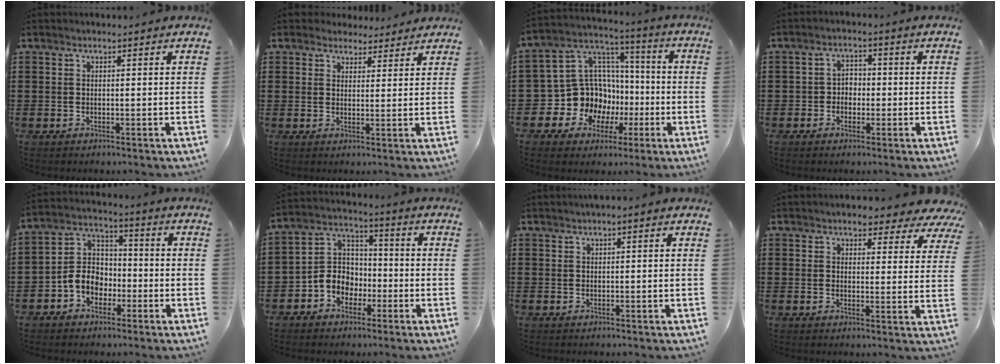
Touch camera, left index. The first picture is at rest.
{"total": 3.2, "force": [2.9, 1.4, 0.1], "torque": [-0.012, 0.002, 0.057]}
{"total": 12.1, "force": [-2.7, 11.3, 3.4], "torque": [-0.117, -0.013, -0.034]}
{"total": 2.6, "force": [-1.0, 2.2, 1.0], "torque": [-0.026, 0.009, -0.025]}
{"total": 6.5, "force": [-2.9, 5.1, 2.7], "torque": [-0.079, 0.012, -0.063]}
{"total": 6.5, "force": [-2.8, 5.6, 1.9], "torque": [-0.069, 0.009, -0.061]}
{"total": 0.7, "force": [0.4, 0.0, 0.5], "torque": [-0.010, 0.001, 0.008]}
{"total": 4.3, "force": [3.9, 1.1, 1.2], "torque": [-0.024, -0.019, 0.067]}